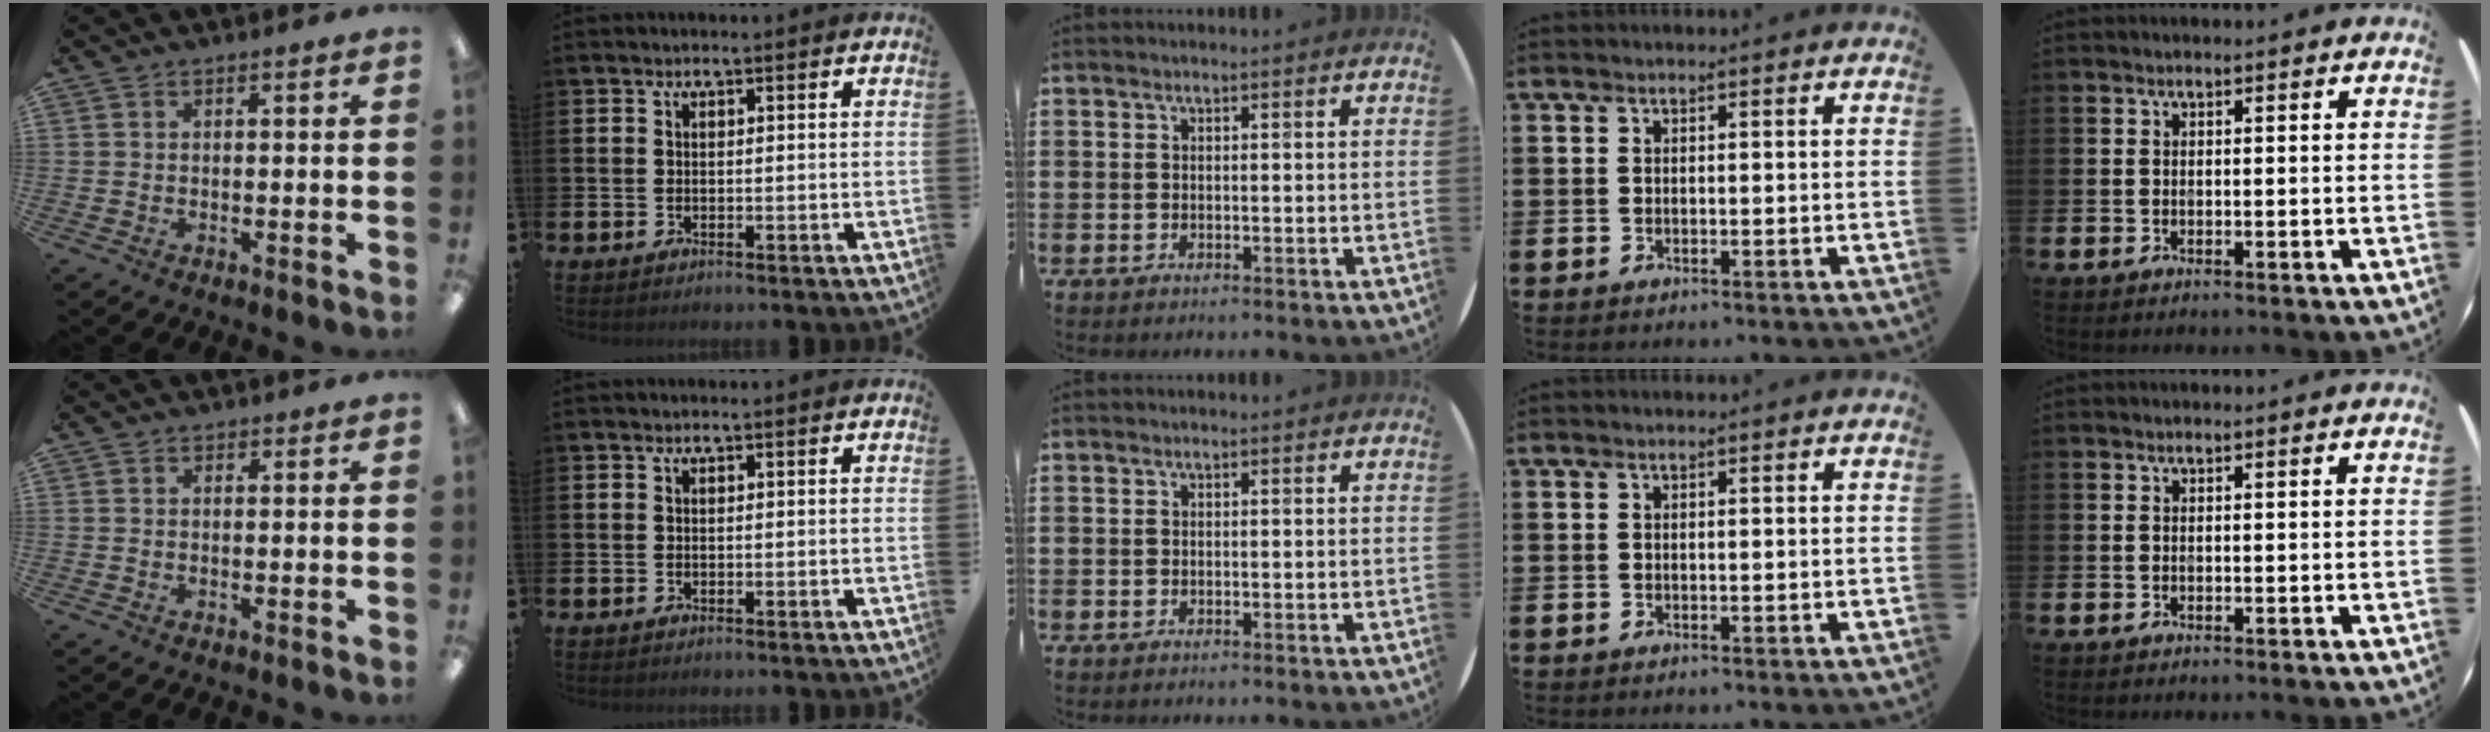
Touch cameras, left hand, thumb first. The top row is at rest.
{}